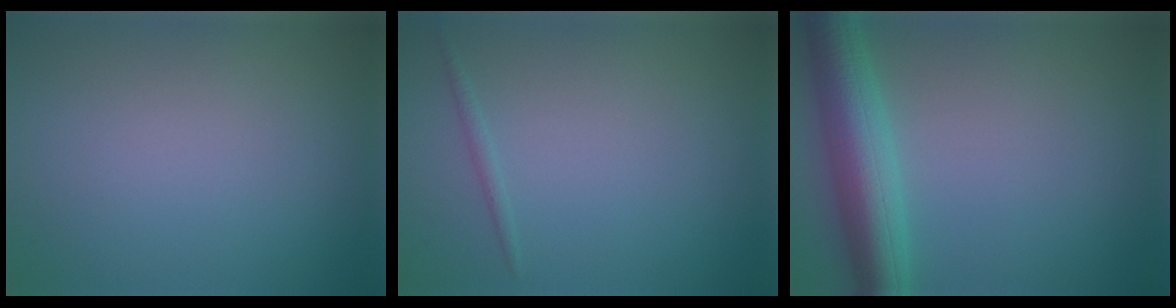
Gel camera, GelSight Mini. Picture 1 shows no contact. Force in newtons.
{"total": 0.7, "press": 0.7, "slide": 0.0}
{"total": 6.6, "press": 6.6, "slide": 0.1}